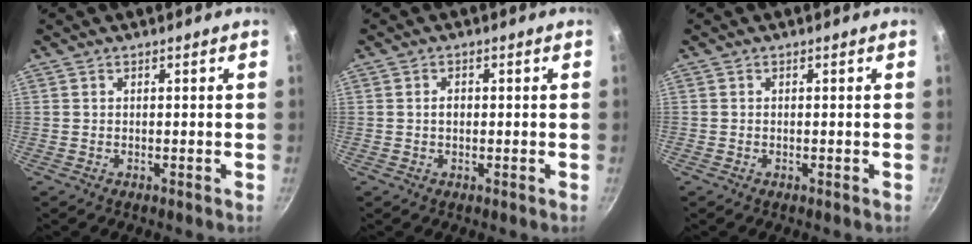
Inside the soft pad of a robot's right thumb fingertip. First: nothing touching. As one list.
[{"total": 1.6, "force": [0.0, 1.2, 1.1], "torque": [-0.013, 0.006, 0.000]}, {"total": 0.0}]